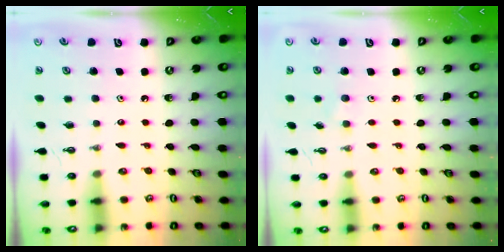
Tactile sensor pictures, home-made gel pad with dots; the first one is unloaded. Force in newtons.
{"total": 5.3, "press": 4.8, "slide": 2.4}